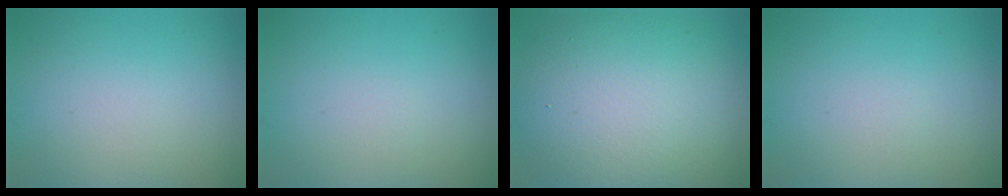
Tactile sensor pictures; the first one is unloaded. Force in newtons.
{"total": 0.0}
{"total": 12.3, "press": 12.2, "slide": 1.0}
{"total": 0.0}